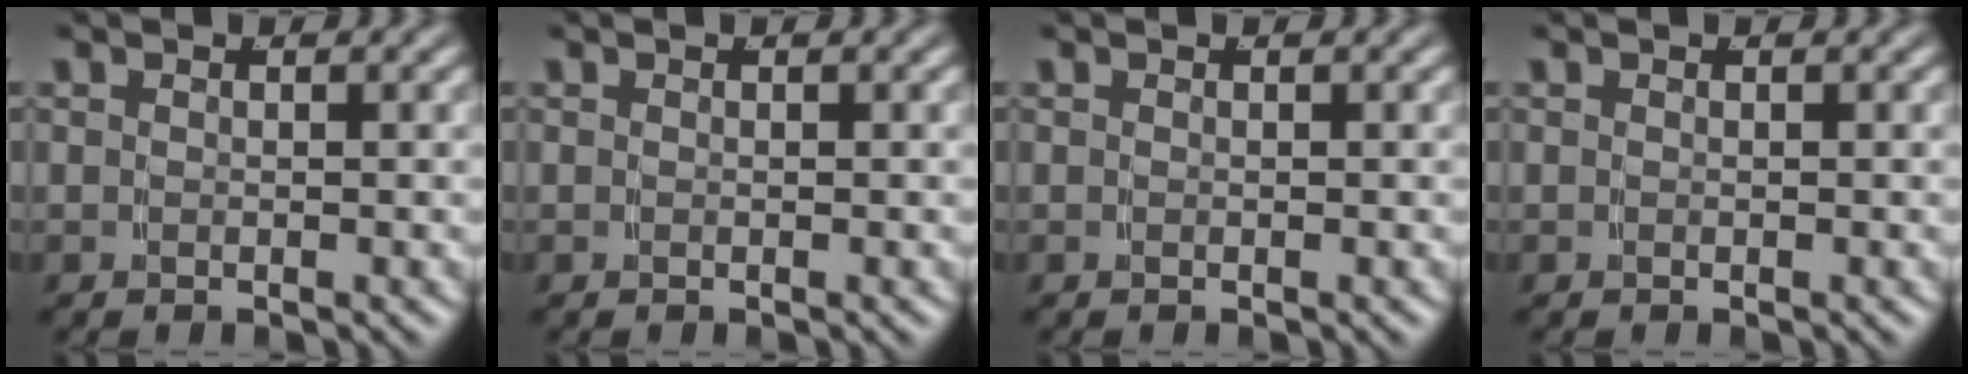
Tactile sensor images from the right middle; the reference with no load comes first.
{"total": 0.0}
{"total": 0.0}
{"total": 0.0}